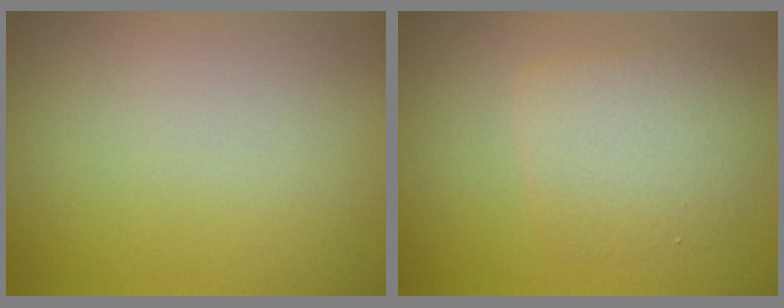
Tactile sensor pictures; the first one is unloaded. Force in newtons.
{"total": 3.4, "press": 3.4, "slide": 0.1}